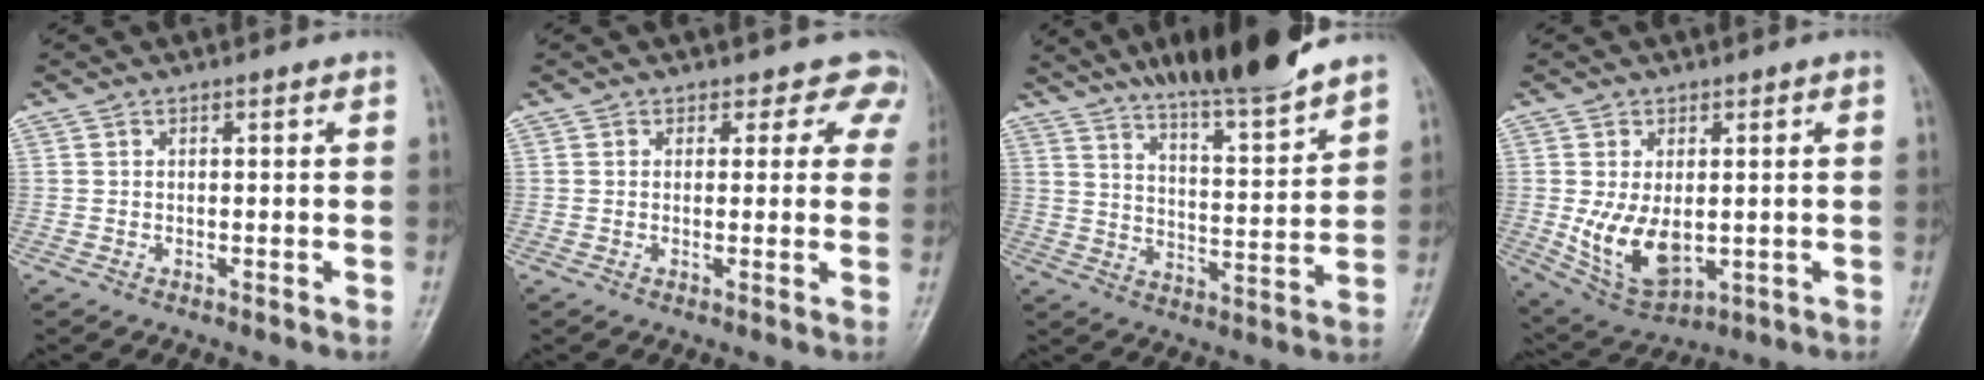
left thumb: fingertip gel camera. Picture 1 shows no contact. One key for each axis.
{"total": 5.7, "fx": 4.5, "fy": 3.4, "fz": -0.3, "tx": 0.056, "ty": -0.019, "tz": 0.020}
{"total": 15.2, "fx": 12.7, "fy": 1.4, "fz": 8.3, "tx": -0.113, "ty": -0.072, "tz": 0.207}
{"total": 10.3, "fx": -0.8, "fy": 6.4, "fz": 8.1, "tx": -0.129, "ty": -0.013, "tz": 0.007}